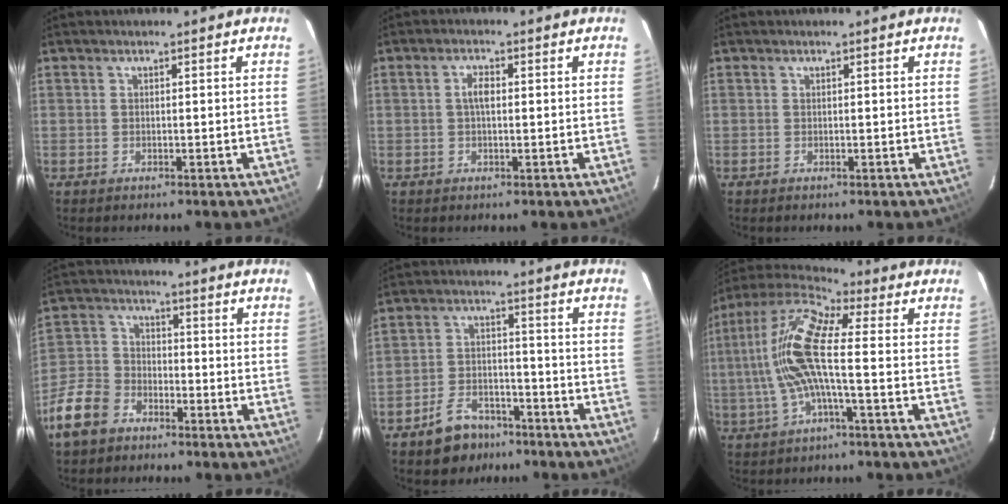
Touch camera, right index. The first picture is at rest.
{"total": 2.4, "force": [0.3, 1.1, 2.1], "torque": [-0.041, 0.005, 0.005]}
{"total": 0.0}
{"total": 10.9, "force": [-7.0, 6.9, 4.6], "torque": [-0.117, 0.018, -0.136]}
{"total": 8.7, "force": [-6.4, 5.1, 3.0], "torque": [-0.078, 0.024, -0.088]}
{"total": 14.3, "force": [-0.5, 3.3, 13.9], "torque": [-0.276, 0.009, -0.016]}